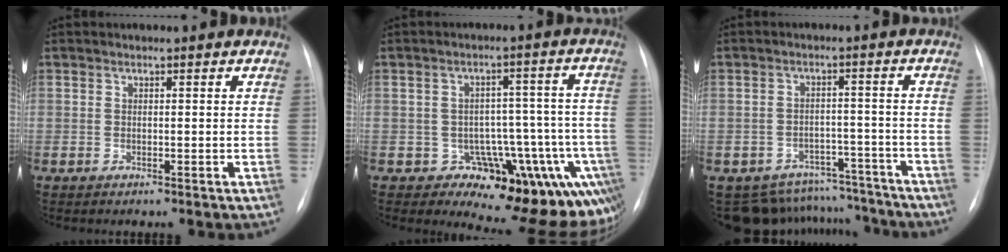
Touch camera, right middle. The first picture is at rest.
{"total": 14.2, "force": [-8.8, 7.9, 7.9], "torque": [-0.045, 0.056, -0.103]}
{"total": 12.3, "force": [-11.1, 5.1, 0.7], "torque": [-0.007, 0.037, -0.137]}